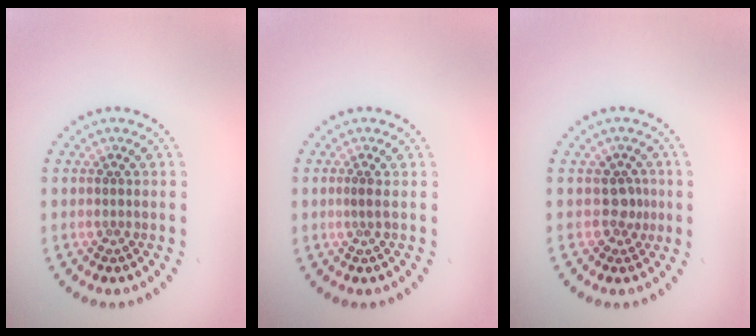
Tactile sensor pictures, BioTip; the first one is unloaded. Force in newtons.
{"total": 0.6, "press": 0.2, "slide": 0.5}
{"total": 1.8, "press": 1.4, "slide": 1.2}